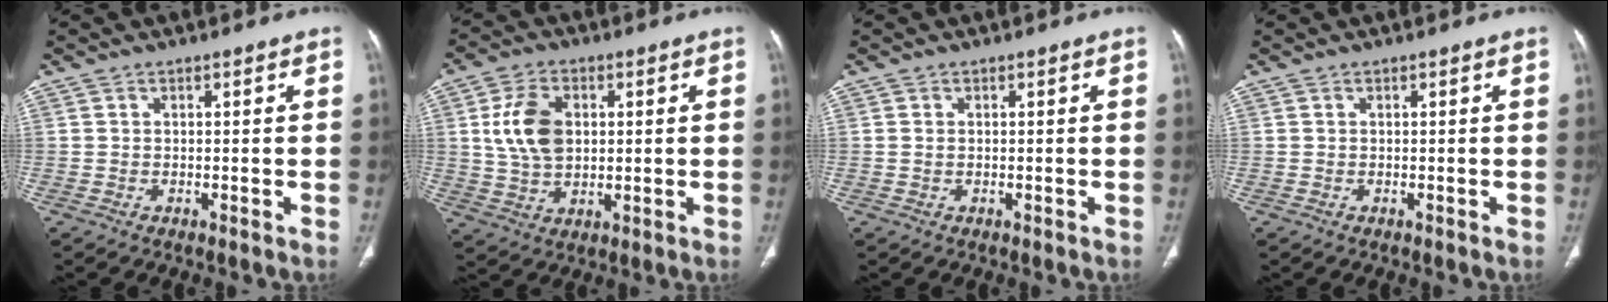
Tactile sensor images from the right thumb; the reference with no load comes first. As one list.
[{"total": 10.1, "force": [1.8, 6.9, 7.1], "torque": [-0.123, -0.002, 0.041]}, {"total": 0.5, "force": [0.1, 0.4, 0.4], "torque": [-0.013, 0.003, 0.003]}, {"total": 0.0}]